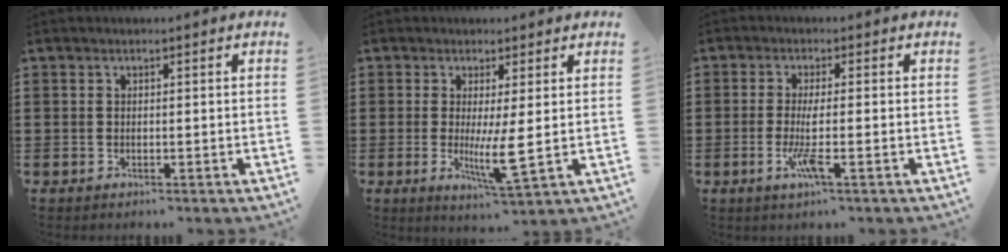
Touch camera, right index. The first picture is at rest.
{"total": 5.6, "force": [-0.2, 0.5, 5.6], "torque": [-0.095, -0.017, -0.002]}
{"total": 4.5, "force": [-1.2, 0.3, 4.3], "torque": [-0.097, -0.016, -0.029]}